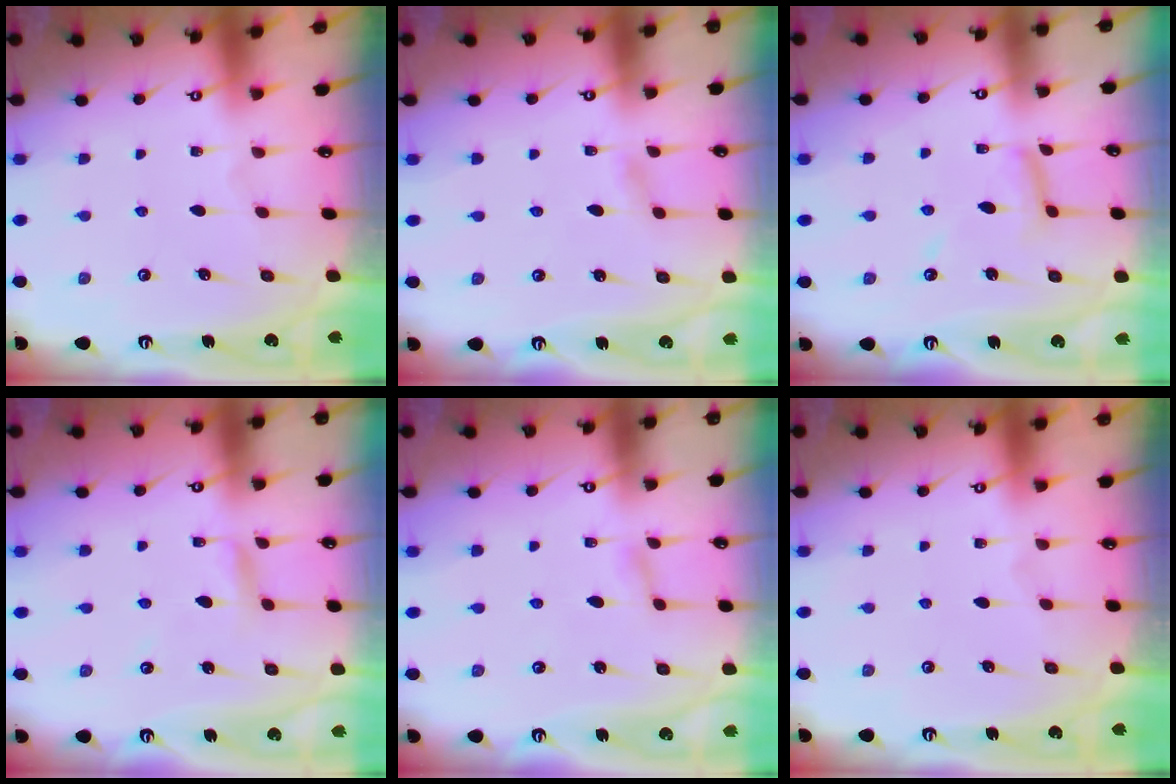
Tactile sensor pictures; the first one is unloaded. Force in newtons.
{"total": 1.8, "press": 1.8, "slide": 0.2}
{"total": 8.2, "press": 8.2, "slide": 0.4}
{"total": 2.4, "press": 2.4, "slide": 0.2}
{"total": 1.1, "press": 1.1, "slide": 0.1}
{"total": 0.0}